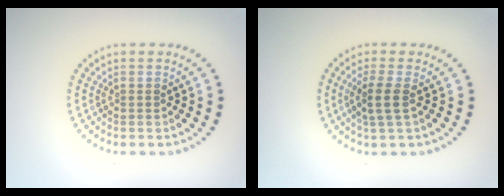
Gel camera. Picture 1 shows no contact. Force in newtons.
{"total": 2.2, "press": 2.0, "slide": 1.0}